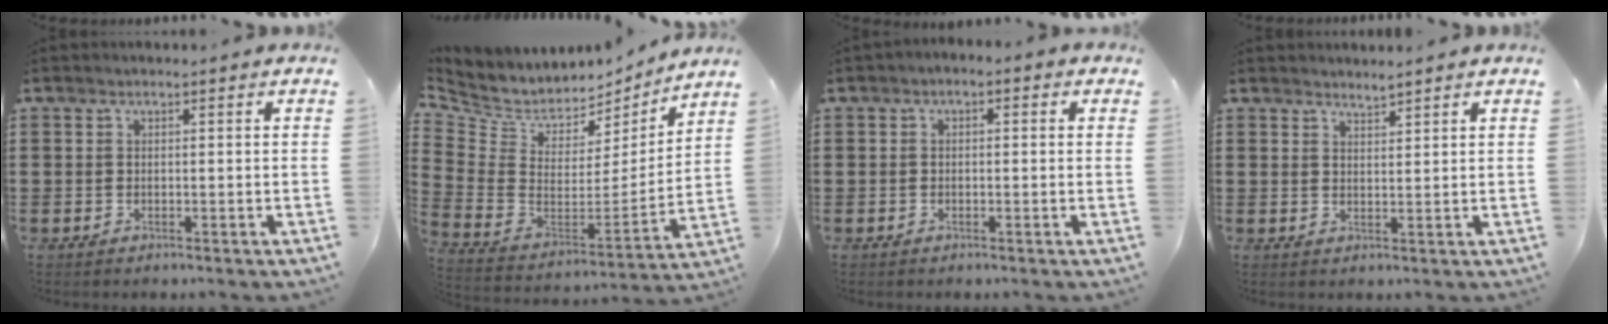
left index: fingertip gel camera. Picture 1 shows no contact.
{"total": 5.8, "force": [4.6, 3.4, 0.9], "torque": [-0.054, -0.043, 0.082]}
{"total": 1.1, "force": [-0.6, 0.6, 0.6], "torque": [-0.013, 0.001, -0.014]}
{"total": 2.0, "force": [2.0, -0.1, -0.1], "torque": [-0.003, -0.001, 0.039]}